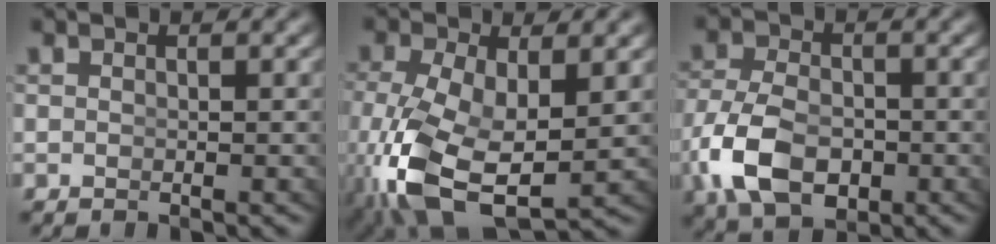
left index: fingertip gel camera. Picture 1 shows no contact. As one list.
[{"total": 9.4, "force": [-3.0, 5.3, 7.2], "torque": [-0.175, -0.063, -0.012]}, {"total": 7.1, "force": [-2.1, 4.9, 4.8], "torque": [-0.108, -0.035, -0.017]}]